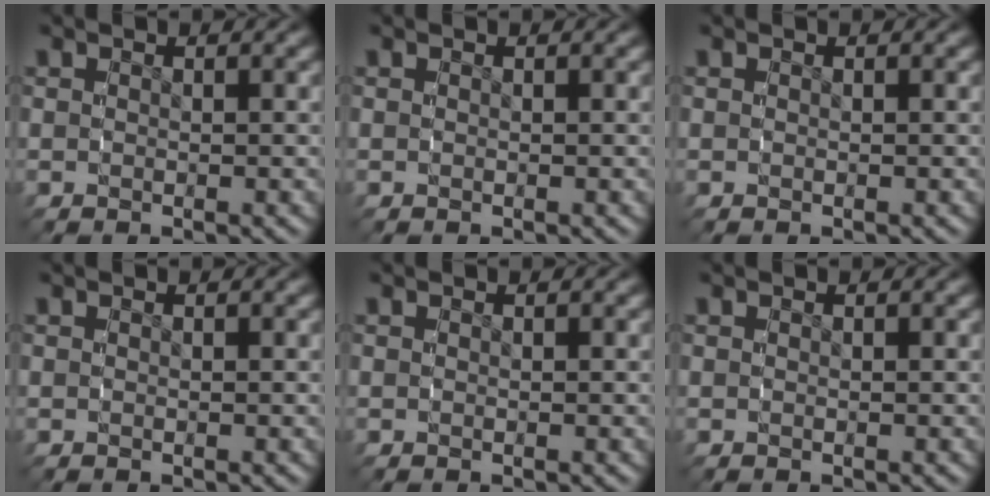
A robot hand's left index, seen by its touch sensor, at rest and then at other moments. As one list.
[{"total": 0.0}, {"total": 0.0}, {"total": 0.0}, {"total": 0.0}, {"total": 0.0}]